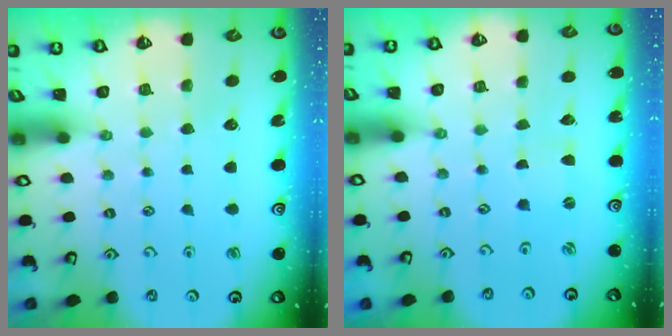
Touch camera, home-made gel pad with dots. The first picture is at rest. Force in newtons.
{"total": 1.2, "press": 1.2, "slide": 0.2}